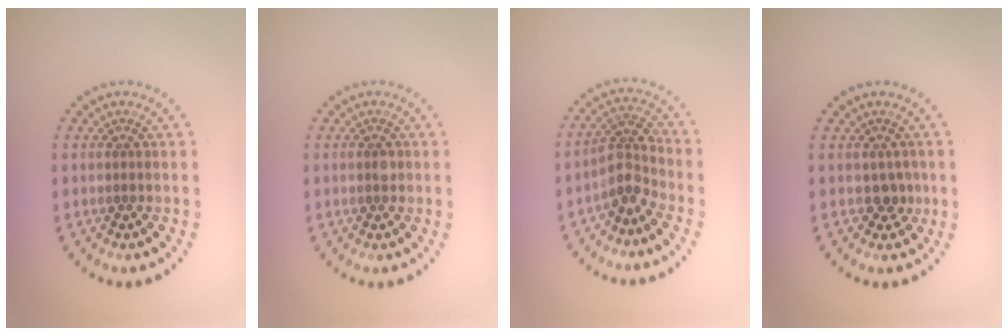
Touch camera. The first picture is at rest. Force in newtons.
{"total": 0.9, "press": 0.9, "slide": 0.0}
{"total": 2.8, "press": 2.2, "slide": 1.7}
{"total": 1.2, "press": 1.1, "slide": 0.5}